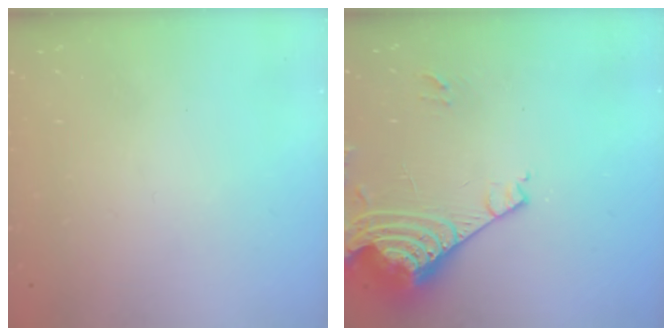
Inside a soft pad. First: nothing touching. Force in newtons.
{"total": 17.1, "press": 17.0, "slide": 1.5}